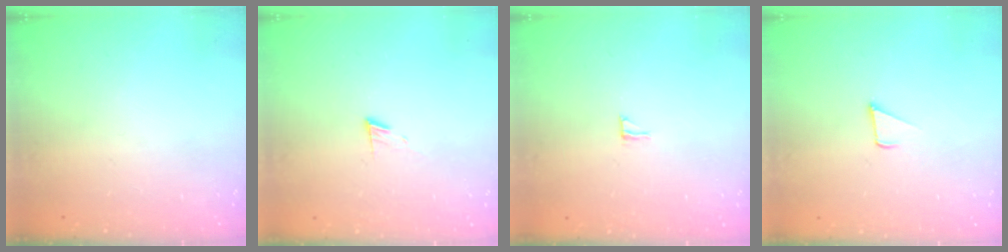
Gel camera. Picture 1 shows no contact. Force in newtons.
{"total": 5.1, "press": 5.1, "slide": 0.6}
{"total": 4.3, "press": 4.3, "slide": 0.3}
{"total": 2.4, "press": 2.4, "slide": 0.2}